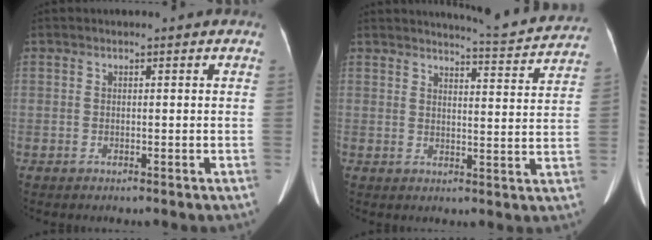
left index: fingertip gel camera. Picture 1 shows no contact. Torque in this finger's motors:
{"motor_torque": [0.23, -0.34, 0.00, 0.01]}